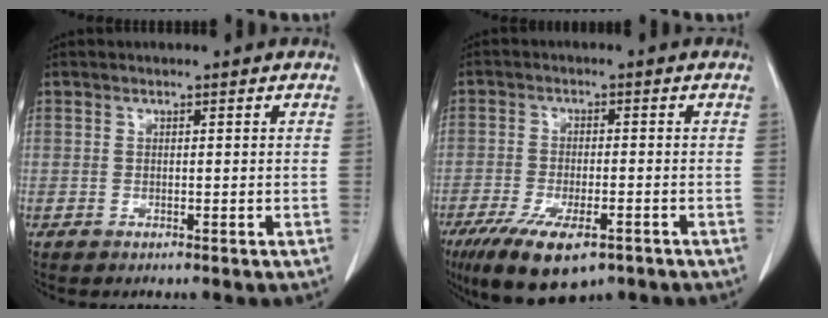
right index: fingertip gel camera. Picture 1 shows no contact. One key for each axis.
{"total": 11.5, "fx": -7.1, "fy": 4.0, "fz": 8.1, "tx": -0.144, "ty": -0.021, "tz": -0.111}